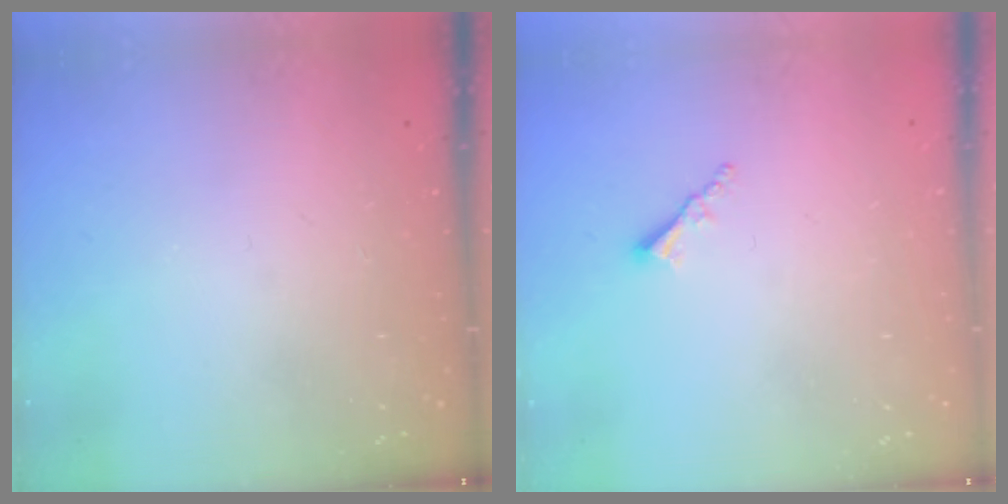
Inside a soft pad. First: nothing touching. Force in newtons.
{"total": 1.7, "press": 1.7, "slide": 0.3}